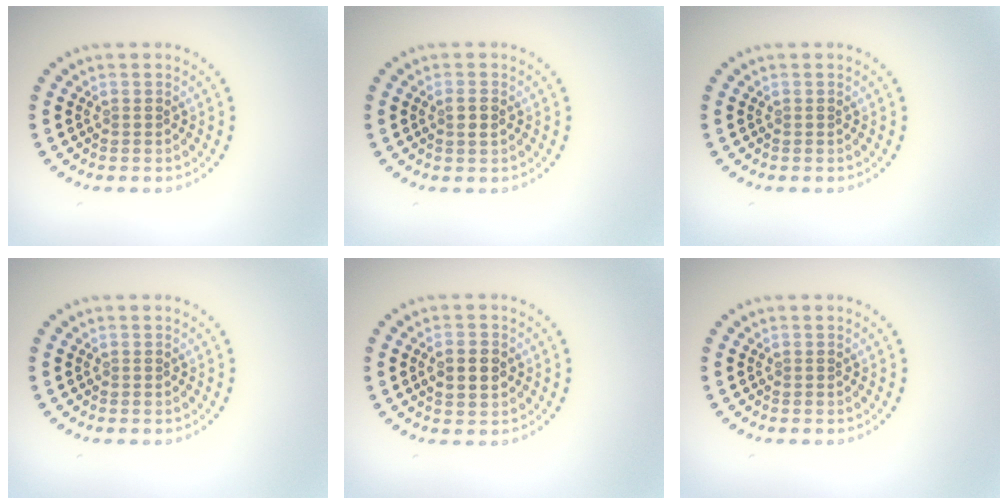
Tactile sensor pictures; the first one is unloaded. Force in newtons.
{"total": 1.2, "press": 1.1, "slide": 0.5}
{"total": 0.0}
{"total": 0.0}
{"total": 2.4, "press": 2.4, "slide": 0.2}
{"total": 0.0}